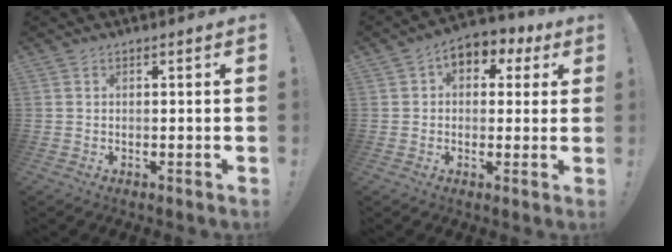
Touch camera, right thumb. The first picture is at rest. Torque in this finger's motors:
{"motor_torque": [0.72, 1.85, 0.39, -0.19, 0.00]}